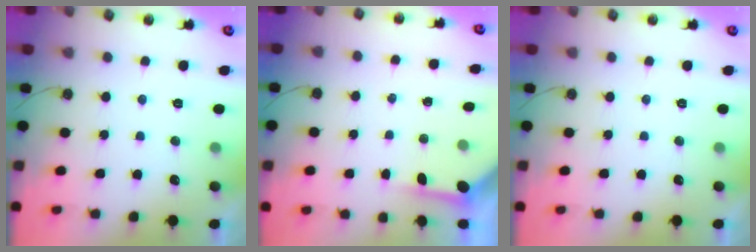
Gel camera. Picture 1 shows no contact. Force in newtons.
{"total": 3.7, "press": 3.7, "slide": 0.4}
{"total": 0.0}